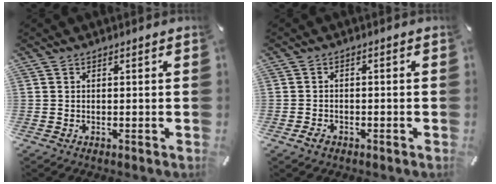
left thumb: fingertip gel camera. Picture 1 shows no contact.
{"total": 2.0, "force": [-1.3, 1.2, 0.8], "torque": [-0.015, 0.007, -0.027]}